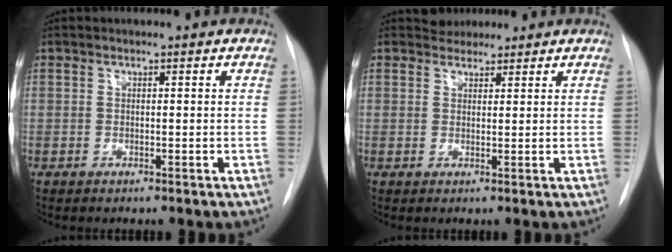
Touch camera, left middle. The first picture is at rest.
{"total": 2.3, "force": [2.0, 1.1, -0.2], "torque": [0.004, 0.011, 0.031]}